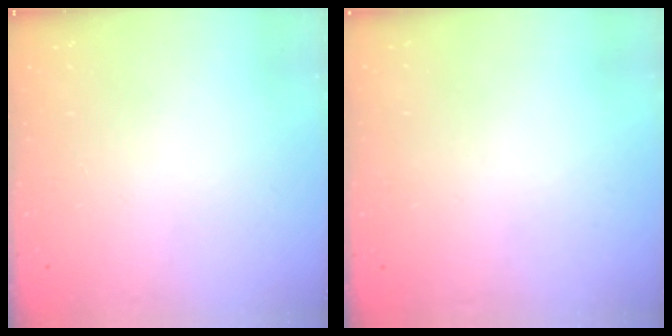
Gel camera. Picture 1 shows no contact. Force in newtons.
{"total": 3.2, "press": 3.2, "slide": 0.1}